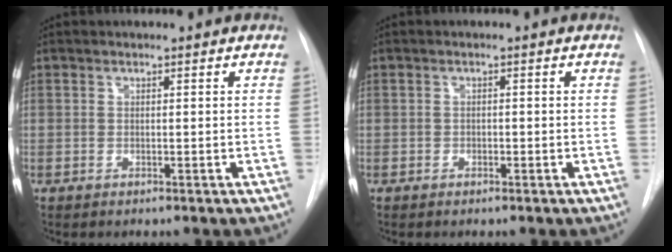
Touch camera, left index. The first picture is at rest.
{"total": 0.7, "force": [-0.4, 0.5, 0.3], "torque": [-0.002, 0.003, -0.008]}